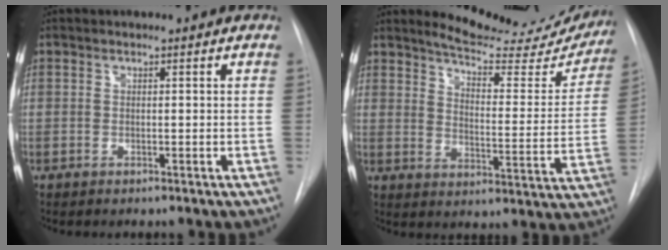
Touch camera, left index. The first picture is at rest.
{"total": 19.3, "force": [18.0, 3.6, 6.0], "torque": [-0.070, -0.070, 0.217]}